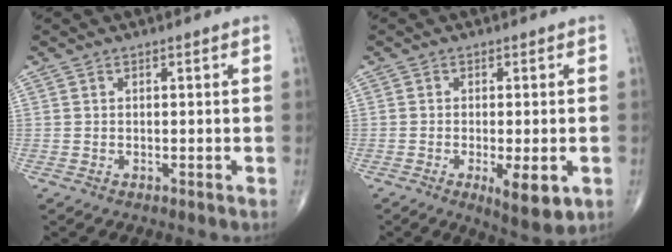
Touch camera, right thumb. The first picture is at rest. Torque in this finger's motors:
{"motor_torque": [-0.11, 0.29, 0.21, 0.15, 0.17]}